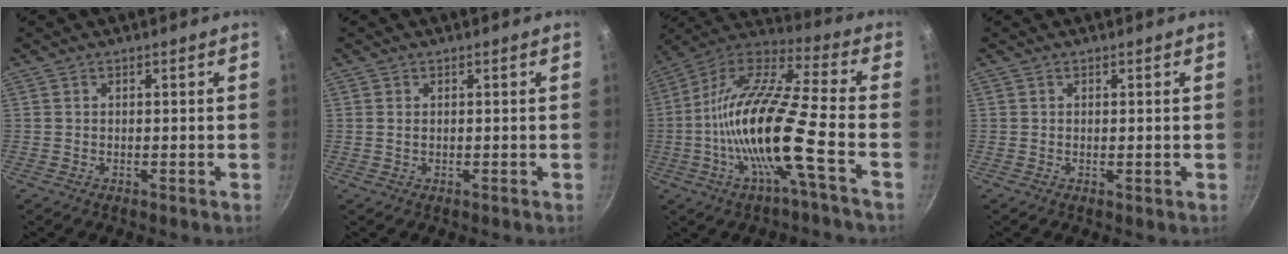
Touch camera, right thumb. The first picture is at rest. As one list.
[{"total": 0.8, "force": [0.2, 0.5, 0.6], "torque": [-0.010, 0.001, 0.002]}, {"total": 19.9, "force": [-5.3, 3.5, 18.8], "torque": [-0.343, 0.036, -0.119]}, {"total": 0.5, "force": [0.0, 0.0, 0.5], "torque": [-0.008, -0.002, 0.000]}]